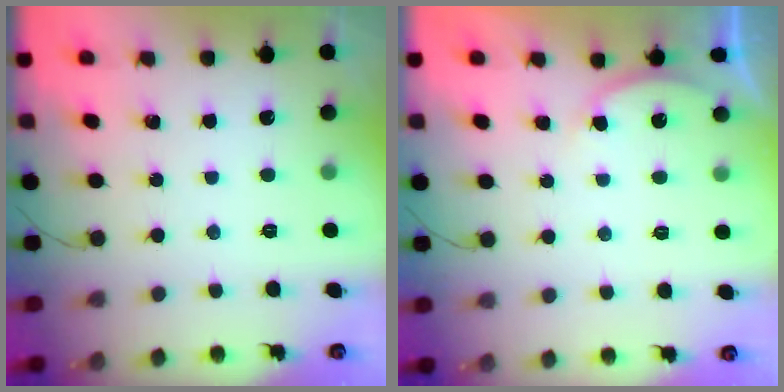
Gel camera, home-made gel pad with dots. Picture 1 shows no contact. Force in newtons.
{"total": 3.2, "press": 3.1, "slide": 0.6}